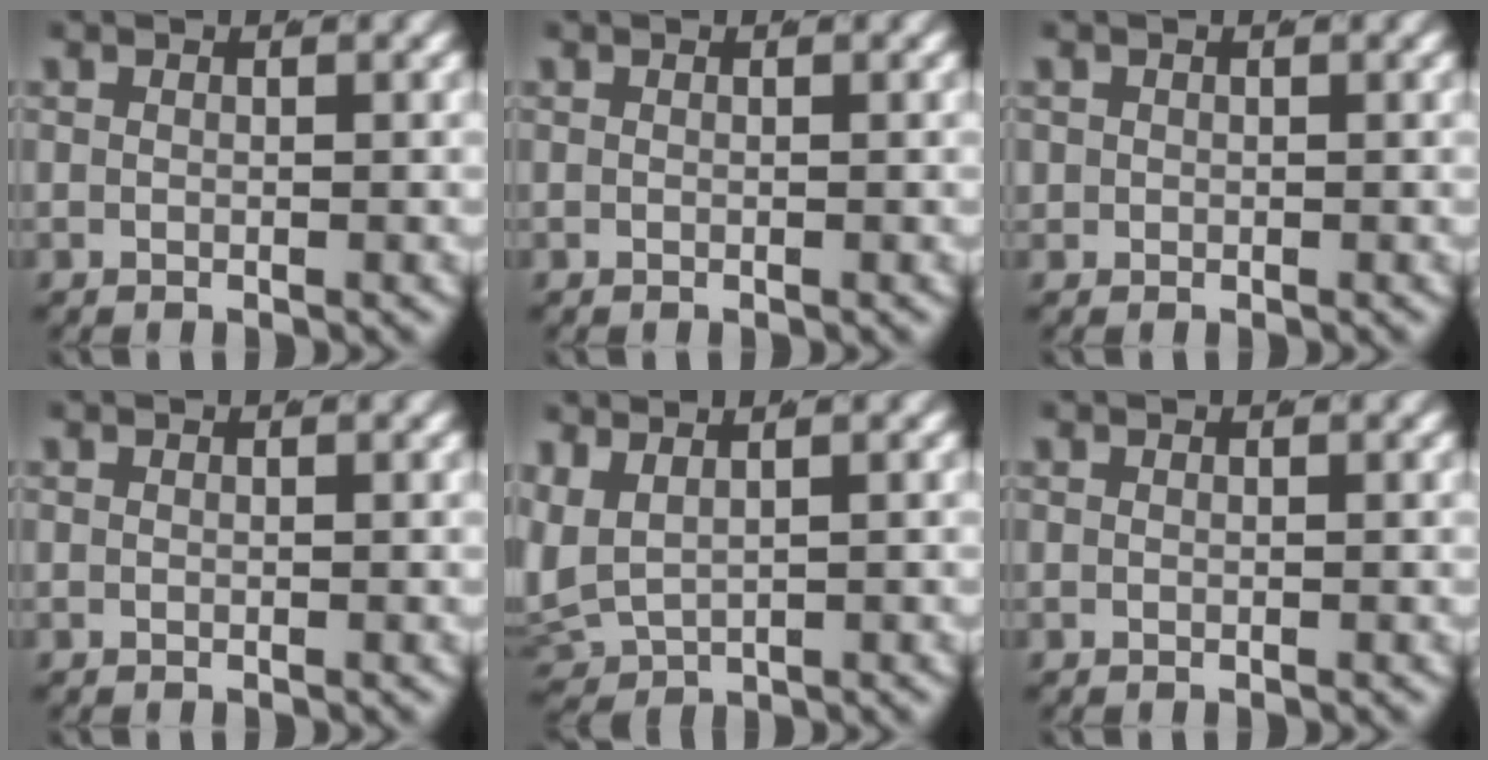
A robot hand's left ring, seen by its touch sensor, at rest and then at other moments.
{"total": 0.0}
{"total": 1.4, "force": [0.0, 1.4, 0.2], "torque": [-0.011, -0.010, 0.006]}
{"total": 0.0}
{"total": 6.7, "force": [0.8, 5.8, 3.3], "torque": [-0.116, -0.026, 0.028]}
{"total": 0.0}